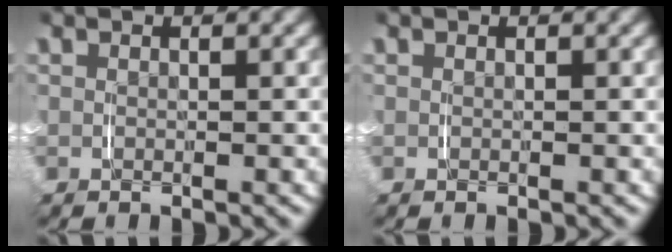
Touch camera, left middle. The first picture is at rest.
{"total": 0.0}